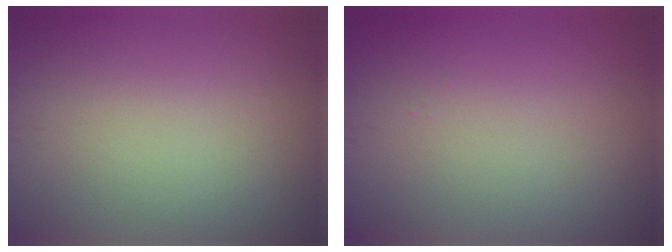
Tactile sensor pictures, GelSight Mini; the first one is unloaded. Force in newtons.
{"total": 0.0}